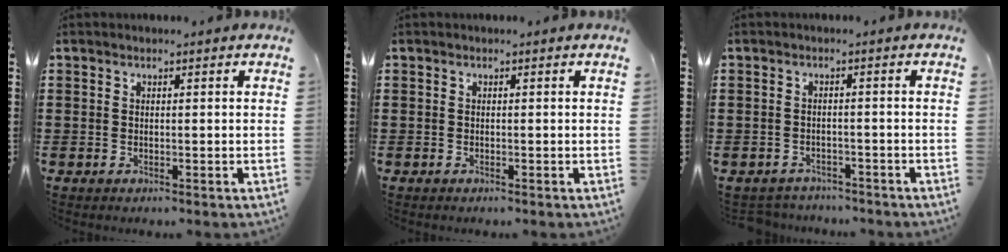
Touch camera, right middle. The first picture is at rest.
{"total": 0.0}
{"total": 2.0, "force": [-2.0, 0.4, -0.3], "torque": [-0.004, 0.001, -0.047]}